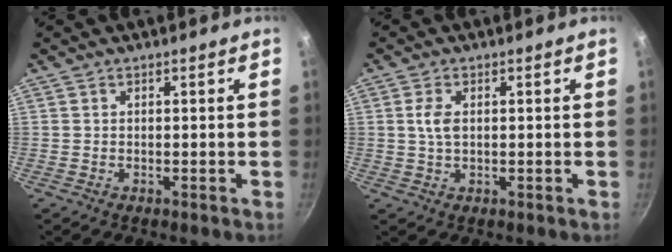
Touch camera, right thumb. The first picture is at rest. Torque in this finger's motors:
{"motor_torque": [-0.02, -0.14, 0.29, 0.46, 0.15]}